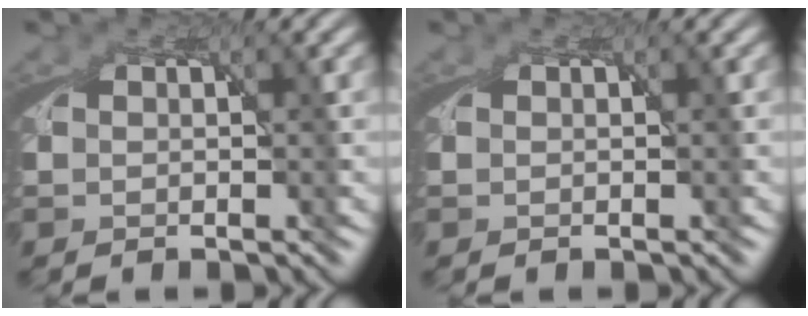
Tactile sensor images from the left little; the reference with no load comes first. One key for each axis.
{"total": 0.0}